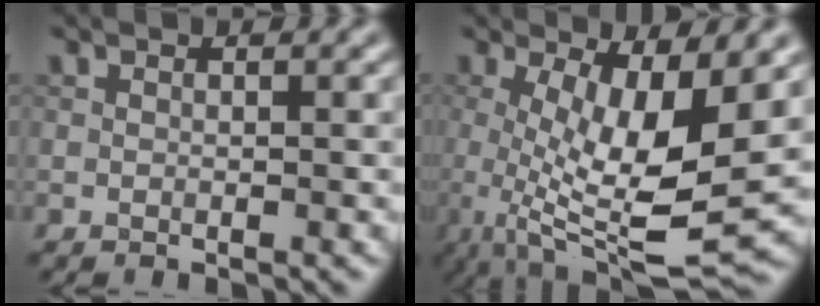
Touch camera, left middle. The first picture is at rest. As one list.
[{"total": 10.1, "force": [0.0, 3.1, 9.7], "torque": [-0.169, -0.019, 0.006]}]